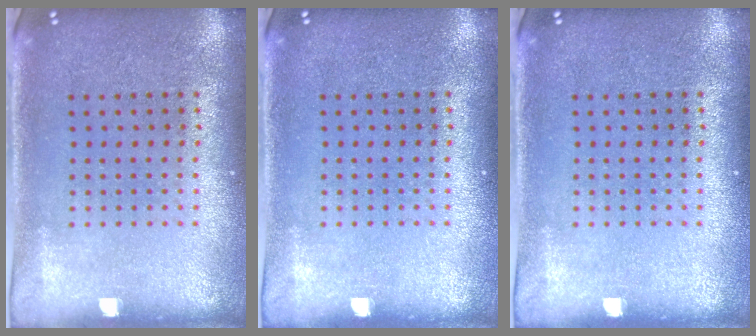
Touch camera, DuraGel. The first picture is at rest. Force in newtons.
{"total": 0.0}
{"total": 0.0}